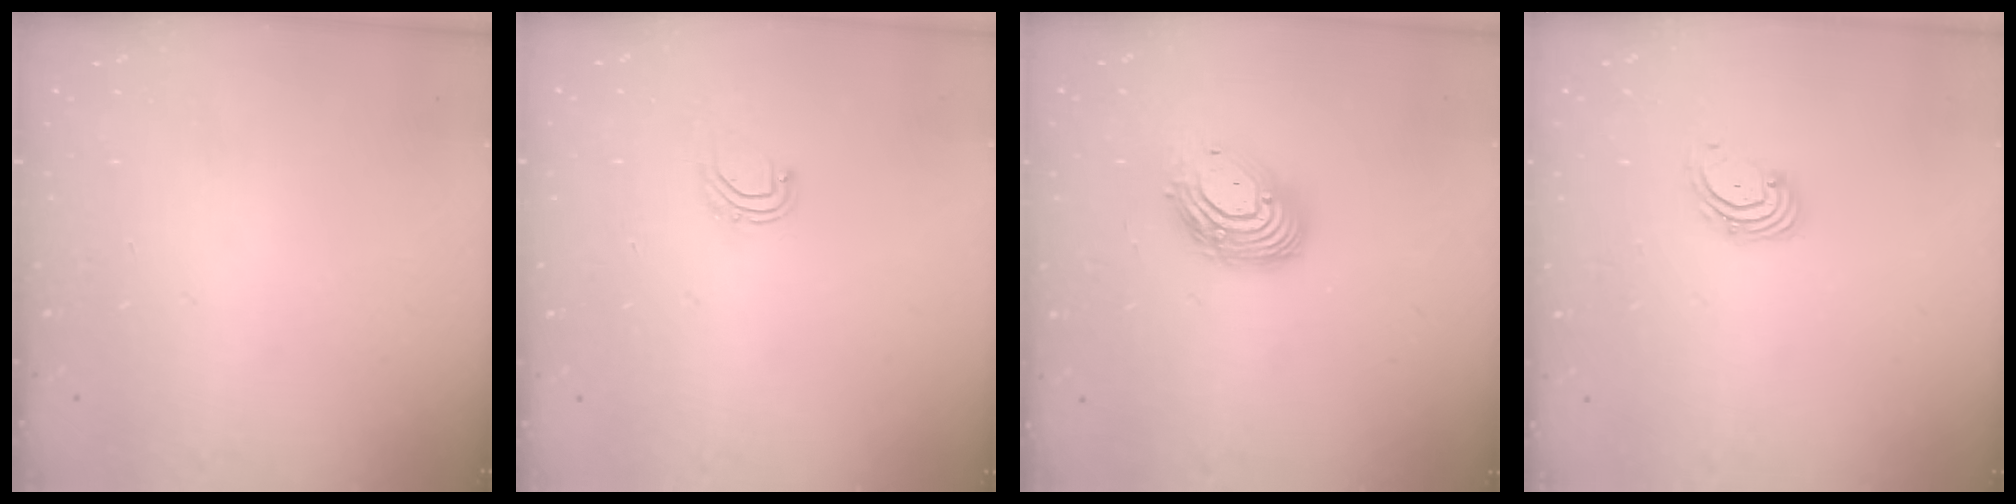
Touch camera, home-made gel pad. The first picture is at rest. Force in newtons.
{"total": 6.4, "press": 6.4, "slide": 0.4}
{"total": 13.0, "press": 12.9, "slide": 1.2}
{"total": 2.7, "press": 2.7, "slide": 0.6}